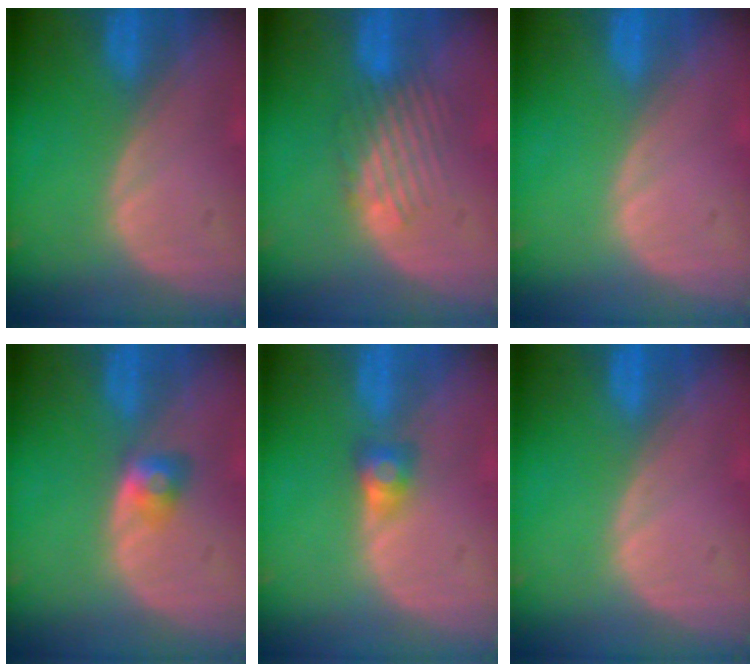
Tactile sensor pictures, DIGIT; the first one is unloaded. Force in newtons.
{"total": 4.5, "press": 4.1, "slide": 1.9}
{"total": 0.0}
{"total": 2.9, "press": 2.4, "slide": 1.5}
{"total": 2.6, "press": 2.4, "slide": 1.0}
{"total": 0.0}